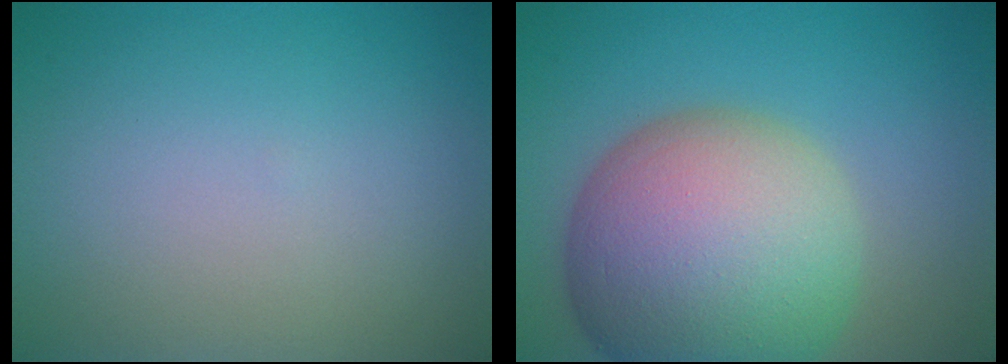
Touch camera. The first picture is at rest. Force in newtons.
{"total": 14.9, "press": 14.8, "slide": 0.9}